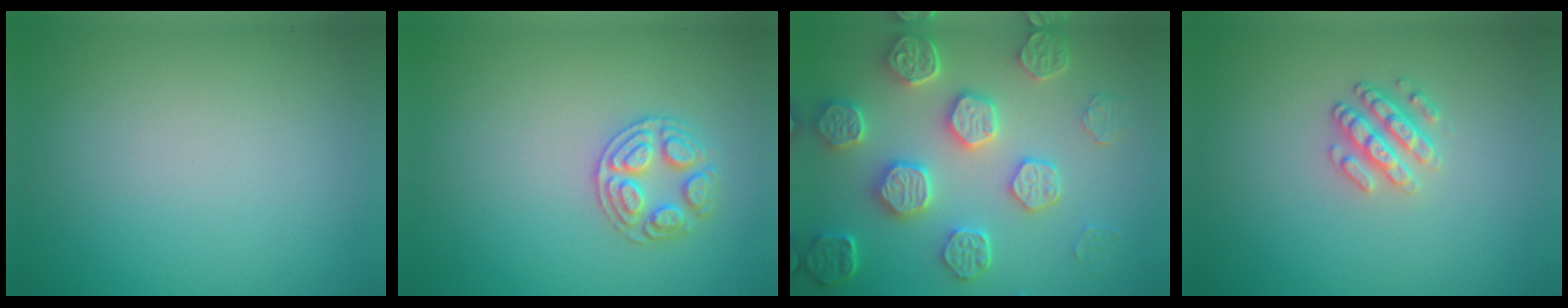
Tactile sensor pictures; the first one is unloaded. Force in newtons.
{"total": 2.7, "press": 2.7, "slide": 0.3}
{"total": 7.1, "press": 6.0, "slide": 3.8}
{"total": 2.5, "press": 2.3, "slide": 0.9}